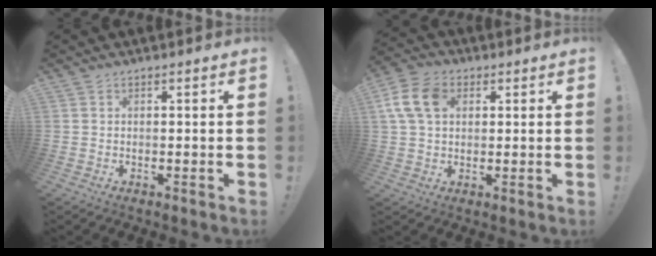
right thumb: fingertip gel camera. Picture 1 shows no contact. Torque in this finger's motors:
{"motor_torque": [0.21, 0.22, 0.06, 0.05, 0.05]}